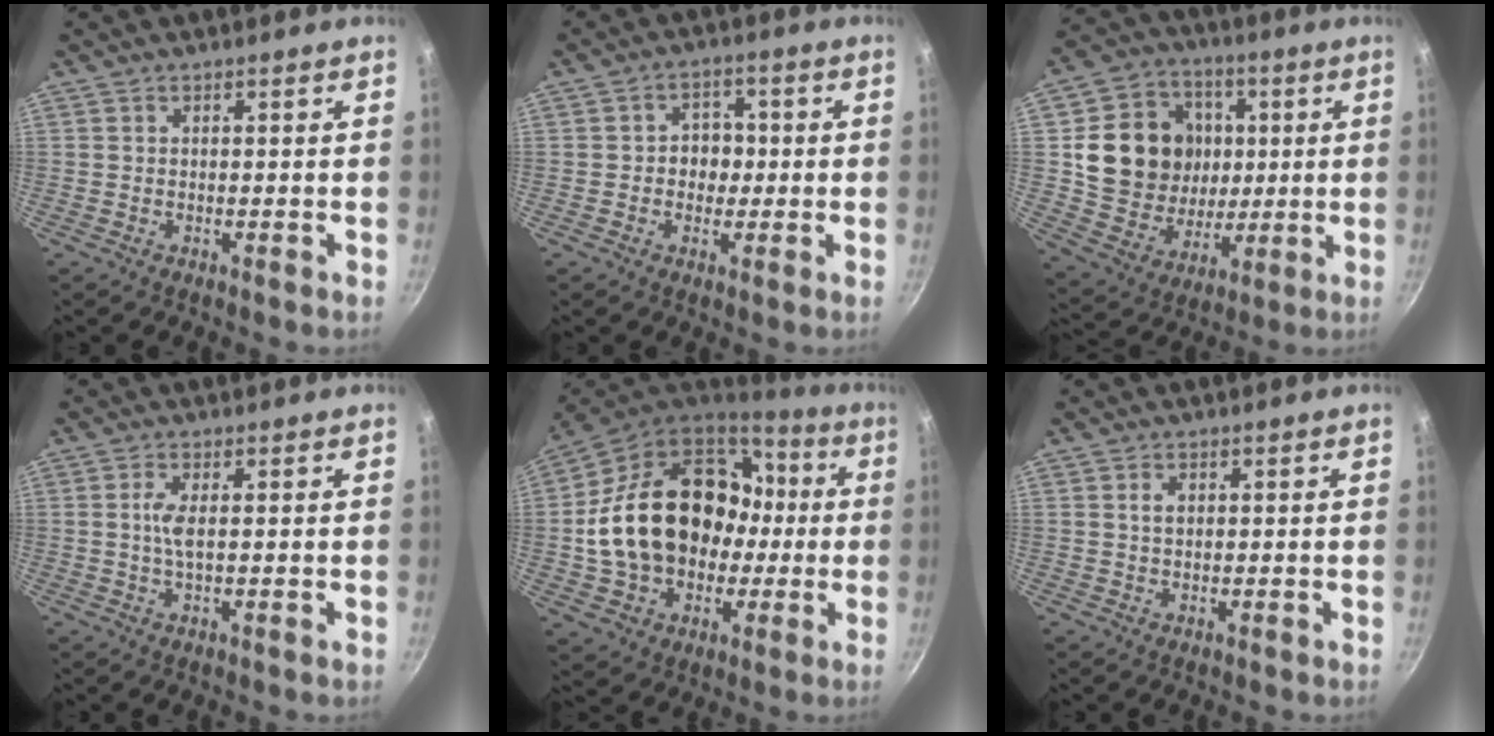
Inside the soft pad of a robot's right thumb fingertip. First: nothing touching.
{"total": 5.1, "force": [-0.3, 4.4, 2.6], "torque": [0.001, 0.007, -0.009]}
{"total": 18.7, "force": [2.9, 16.0, 9.2], "torque": [-0.137, 0.007, 0.062]}
{"total": 3.3, "force": [0.3, 1.0, 3.2], "torque": [-0.073, 0.003, 0.004]}
{"total": 27.2, "force": [0.3, 20.1, 18.3], "torque": [-0.302, 0.054, 0.024]}
{"total": 1.9, "force": [0.4, 1.3, 1.3], "torque": [-0.018, 0.002, 0.008]}